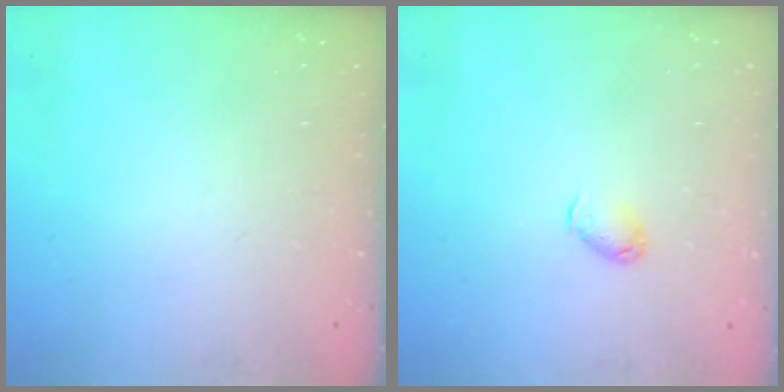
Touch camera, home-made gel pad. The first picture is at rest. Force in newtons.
{"total": 3.6, "press": 3.5, "slide": 0.8}